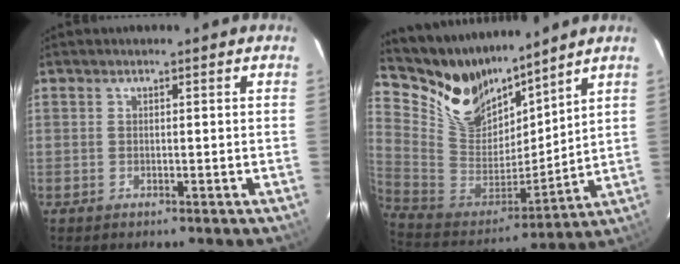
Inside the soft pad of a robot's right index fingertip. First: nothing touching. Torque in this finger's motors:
{"motor_torque": [-0.36, 0.88, 0.02, 0.01]}